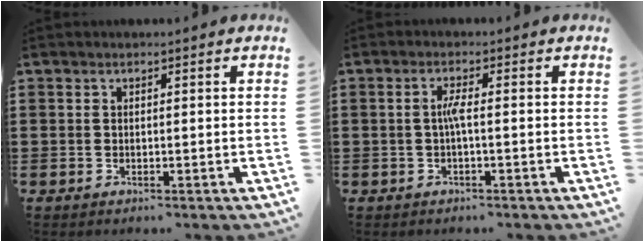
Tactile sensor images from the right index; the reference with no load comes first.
{"total": 2.4, "force": [-0.4, 0.1, 2.3], "torque": [-0.054, -0.005, -0.011]}